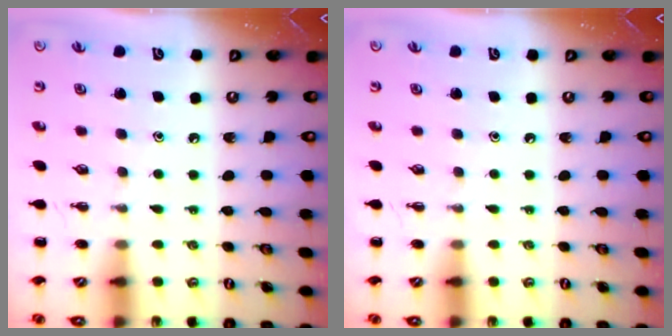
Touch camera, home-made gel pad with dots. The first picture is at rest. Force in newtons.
{"total": 0.0}